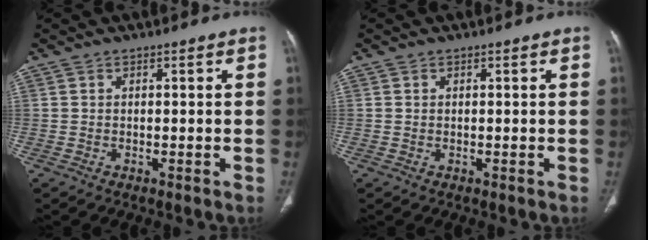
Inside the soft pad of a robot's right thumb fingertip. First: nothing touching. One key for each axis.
{"total": 0.0}